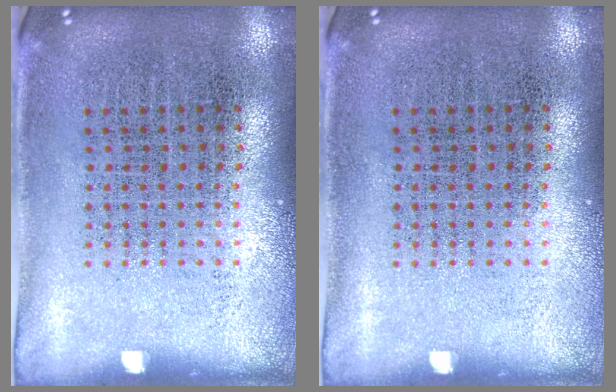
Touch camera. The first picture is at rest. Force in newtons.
{"total": 0.0}